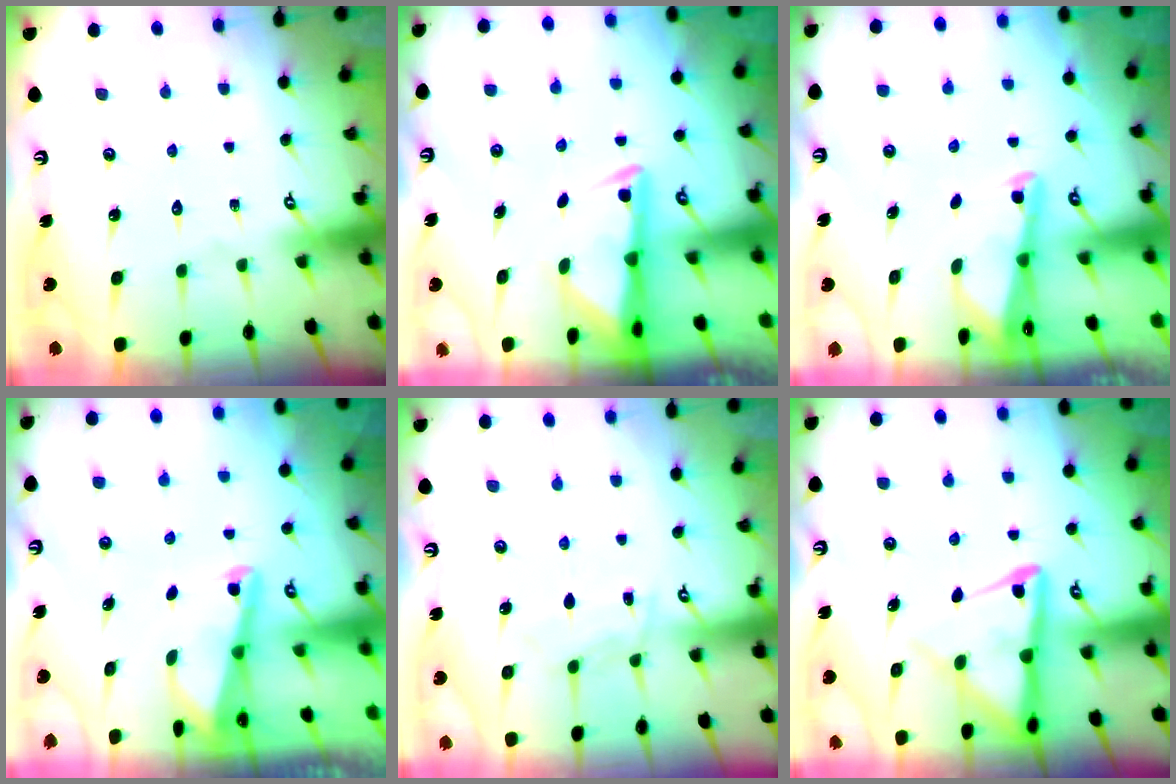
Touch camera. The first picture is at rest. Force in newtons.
{"total": 3.0, "press": 2.9, "slide": 0.7}
{"total": 2.2, "press": 2.2, "slide": 0.3}
{"total": 2.0, "press": 2.0, "slide": 0.4}
{"total": 5.6, "press": 5.6, "slide": 0.4}
{"total": 9.6, "press": 9.5, "slide": 1.1}